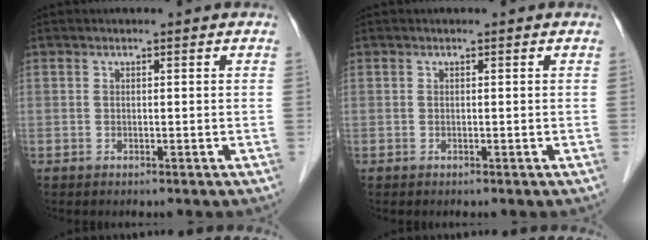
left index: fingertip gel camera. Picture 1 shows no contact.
{"total": 0.0}